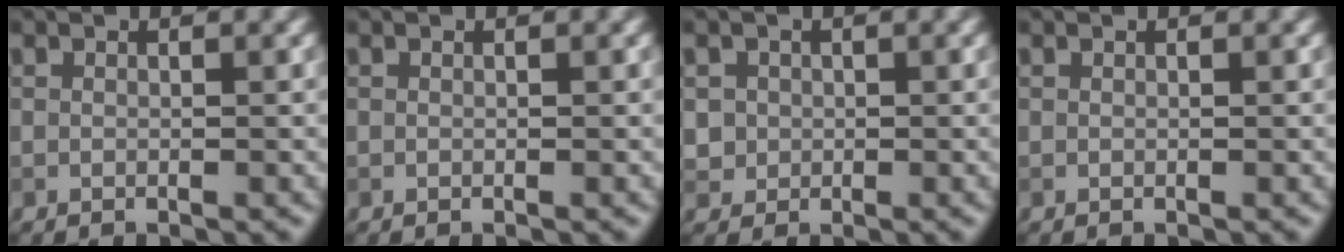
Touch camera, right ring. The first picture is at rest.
{"total": 0.0}
{"total": 1.5, "force": [0.1, 1.4, 0.2], "torque": [0.005, -0.005, 0.013]}
{"total": 0.0}